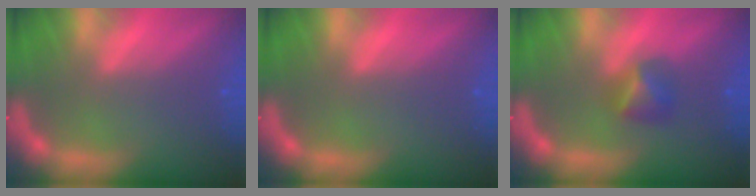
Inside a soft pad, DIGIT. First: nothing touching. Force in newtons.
{"total": 0.0}
{"total": 2.4}